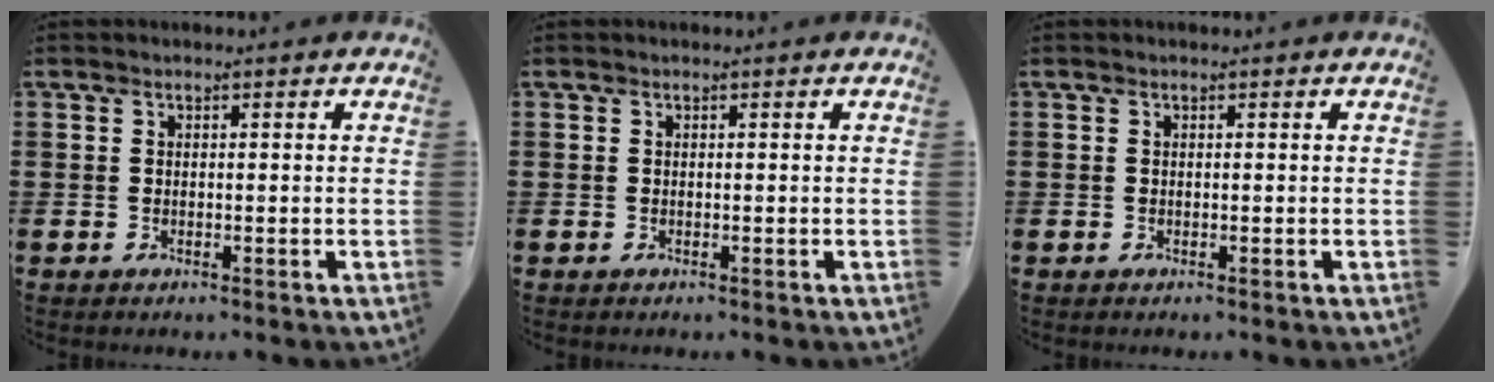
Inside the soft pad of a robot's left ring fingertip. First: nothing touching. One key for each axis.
{"total": 0.0}
{"total": 0.0}